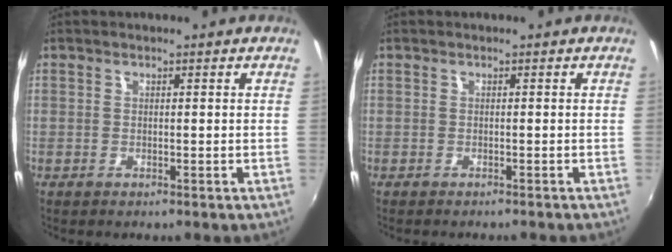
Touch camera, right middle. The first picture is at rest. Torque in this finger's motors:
{"motor_torque": [0.96, -1.18, 0.08, 0.06]}